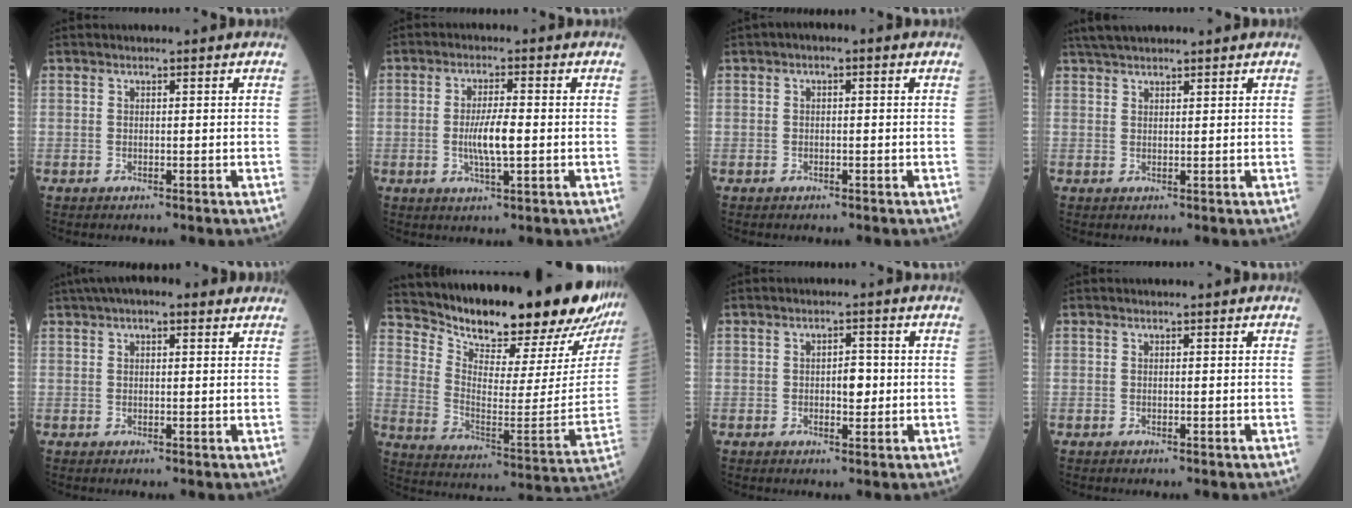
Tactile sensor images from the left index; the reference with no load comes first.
{"total": 5.3, "force": [-0.8, 0.8, 5.2], "torque": [-0.105, -0.008, -0.016]}
{"total": 1.0, "force": [-0.1, 0.5, 0.9], "torque": [-0.007, 0.002, -0.009]}
{"total": 5.0, "force": [4.4, 0.9, 2.2], "torque": [-0.035, 0.032, 0.076]}
{"total": 7.5, "force": [5.1, 2.3, 5.0], "torque": [-0.075, 0.040, 0.074]}
{"total": 25.2, "force": [23.0, 2.9, 10.0], "torque": [-0.174, -0.109, 0.313]}
{"total": 2.9, "force": [-0.4, 1.4, 2.5], "torque": [-0.033, 0.002, -0.007]}
{"total": 0.0}